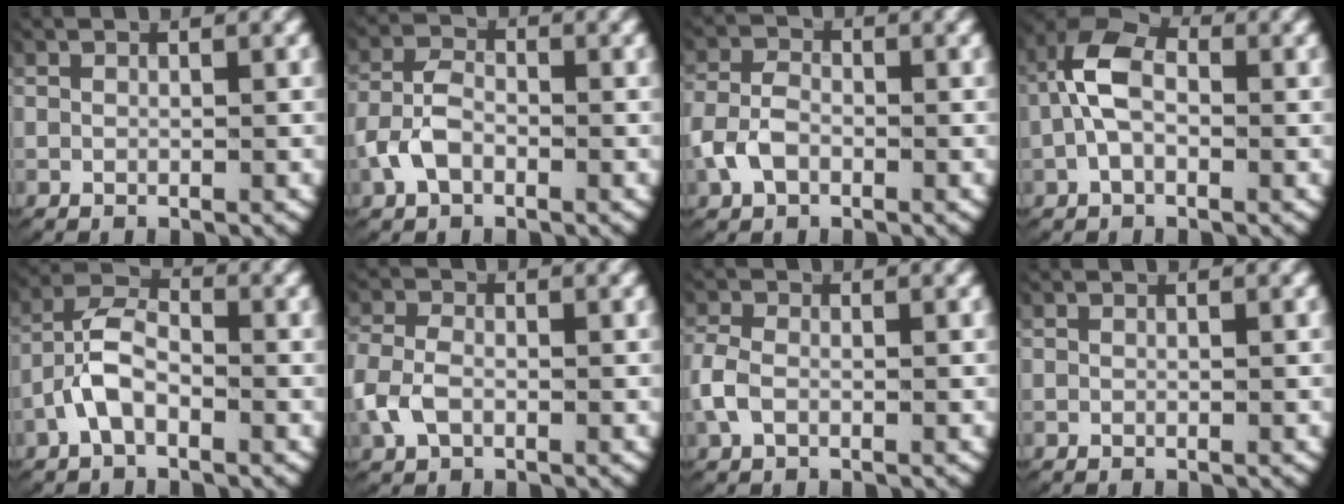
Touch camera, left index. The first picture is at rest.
{"total": 3.8, "force": [-1.4, 2.7, 2.2], "torque": [-0.055, -0.004, -0.024]}
{"total": 3.5, "force": [-1.2, 2.7, 1.9], "torque": [-0.053, -0.007, -0.017]}
{"total": 5.0, "force": [0.2, 3.2, 3.8], "torque": [-0.079, 0.006, -0.003]}
{"total": 4.6, "force": [-0.9, 3.1, 3.2], "torque": [-0.063, -0.001, -0.023]}
{"total": 3.2, "force": [-0.9, 2.5, 1.8], "torque": [-0.056, -0.010, -0.009]}
{"total": 2.2, "force": [-0.5, 1.6, 1.4], "torque": [-0.049, -0.003, -0.006]}
{"total": 0.0}